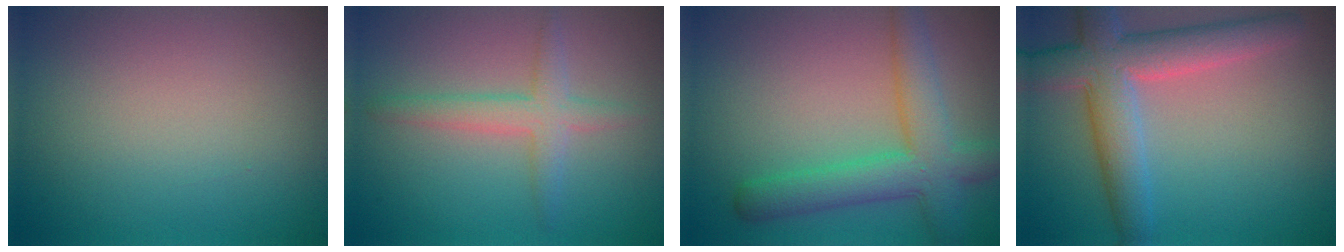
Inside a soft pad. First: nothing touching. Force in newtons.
{"total": 2.7, "press": 2.7, "slide": 0.2}
{"total": 5.9, "press": 5.9, "slide": 0.2}
{"total": 6.5, "press": 6.5, "slide": 0.5}